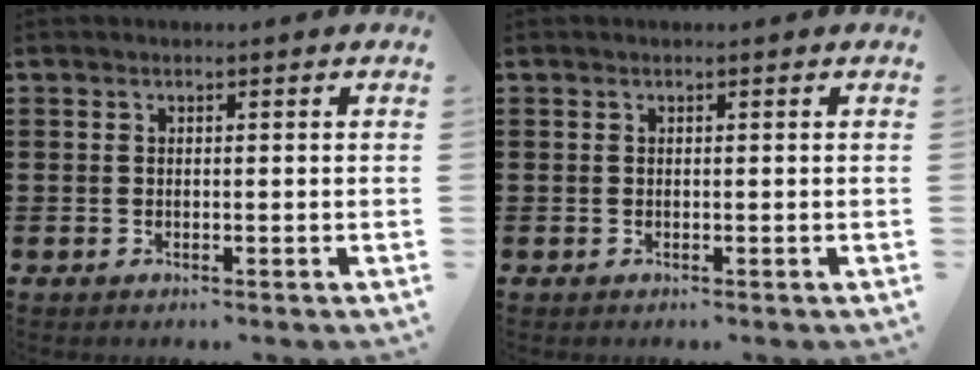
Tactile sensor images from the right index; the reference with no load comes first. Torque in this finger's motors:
{"motor_torque": [-0.45, 0.45, 0.00, 0.00]}